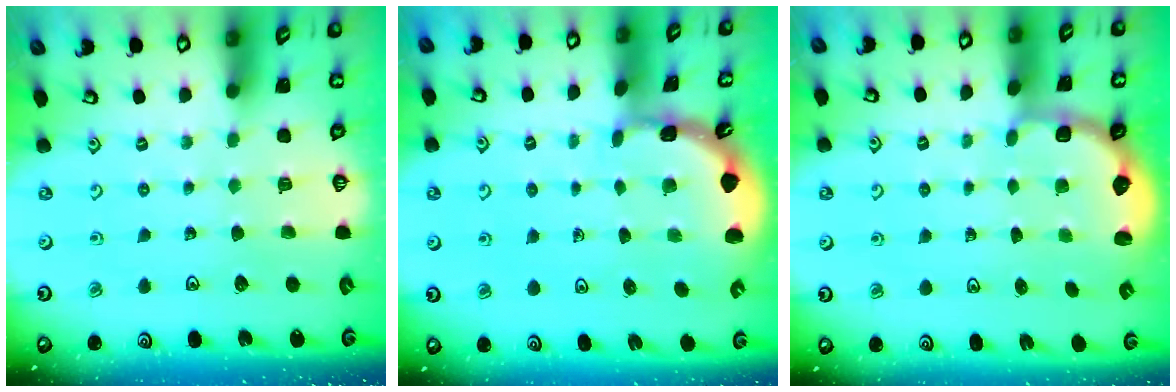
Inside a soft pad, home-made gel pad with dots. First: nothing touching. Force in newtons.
{"total": 1.6, "press": 1.6, "slide": 0.3}
{"total": 2.7, "press": 1.9, "slide": 1.9}